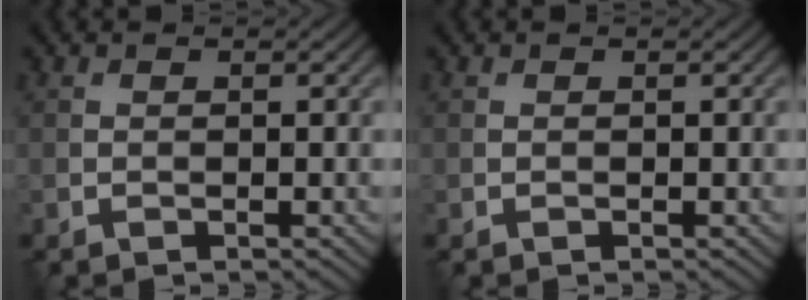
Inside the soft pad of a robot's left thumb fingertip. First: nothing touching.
{"total": 0.0}